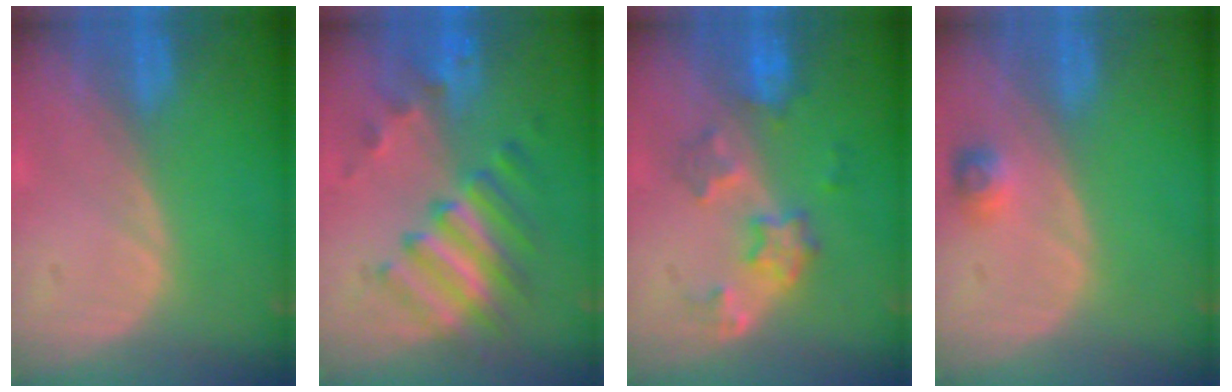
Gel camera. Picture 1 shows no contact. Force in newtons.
{"total": 7.7, "press": 7.7, "slide": 0.9}
{"total": 6.0, "press": 5.5, "slide": 2.4}
{"total": 2.4, "press": 2.2, "slide": 0.9}